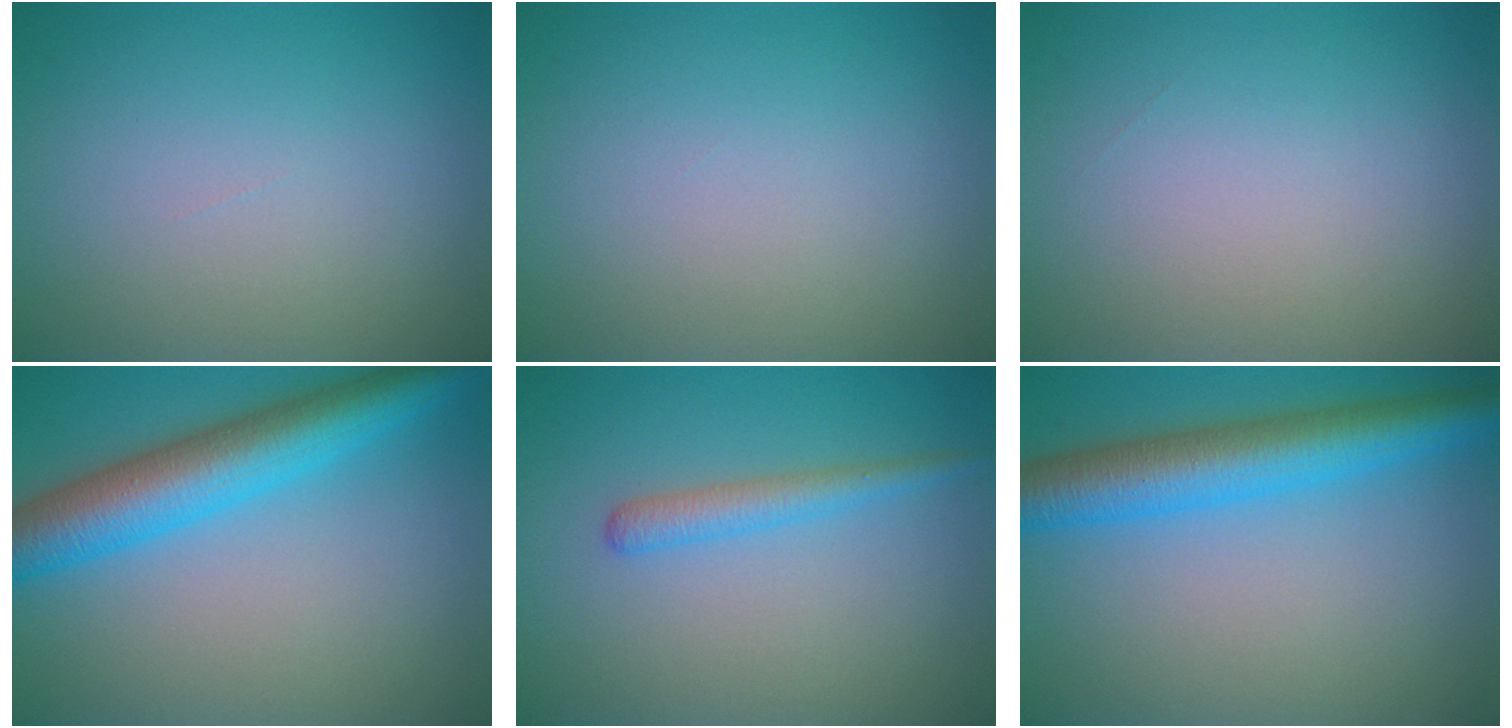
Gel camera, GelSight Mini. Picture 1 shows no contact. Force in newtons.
{"total": 0.0}
{"total": 0.0}
{"total": 7.5, "press": 7.5, "slide": 0.2}
{"total": 2.0, "press": 2.0, "slide": 0.1}
{"total": 6.8, "press": 6.8, "slide": 0.3}